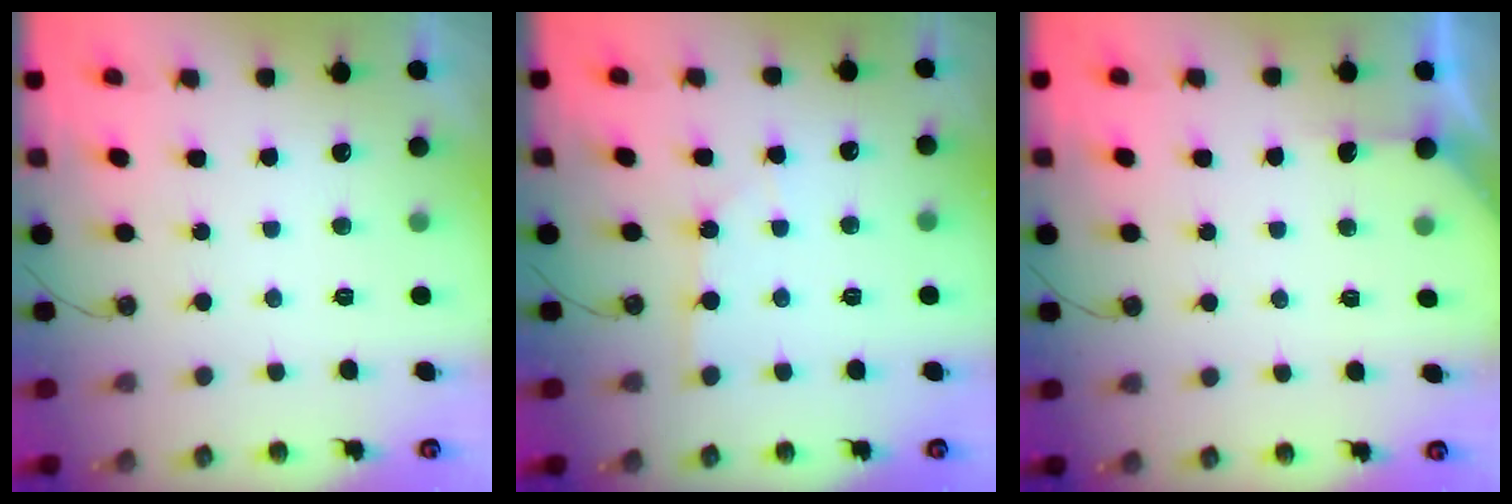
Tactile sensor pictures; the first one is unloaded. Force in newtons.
{"total": 1.6, "press": 1.6, "slide": 0.3}
{"total": 2.5, "press": 2.5, "slide": 0.2}